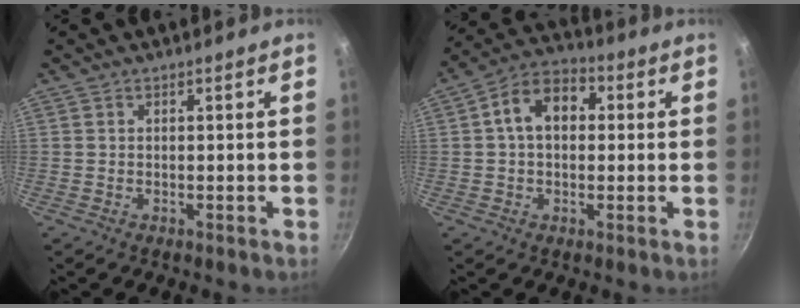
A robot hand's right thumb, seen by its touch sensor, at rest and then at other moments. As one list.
[{"total": 10.0, "force": [1.5, 7.1, 6.9], "torque": [-0.082, 0.029, 0.006]}]